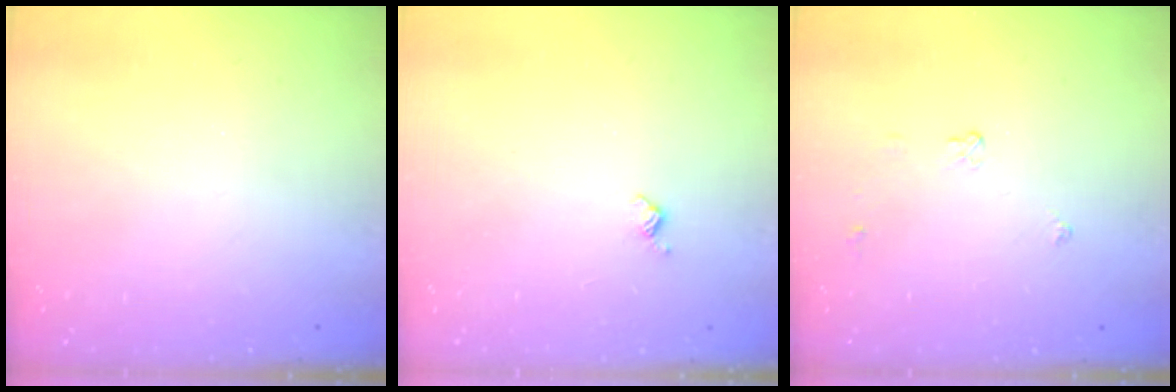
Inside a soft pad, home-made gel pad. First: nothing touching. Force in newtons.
{"total": 3.2, "press": 3.2, "slide": 0.6}
{"total": 3.4, "press": 3.4, "slide": 0.5}